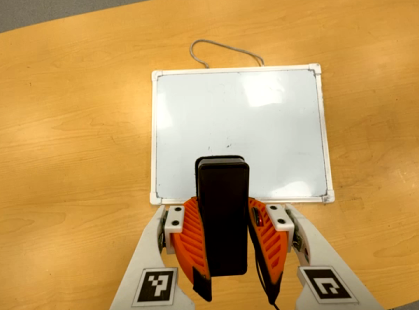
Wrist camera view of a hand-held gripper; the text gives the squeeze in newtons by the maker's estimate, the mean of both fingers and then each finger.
{"total": 6.7, "left": 5.8, "right": 7.6}